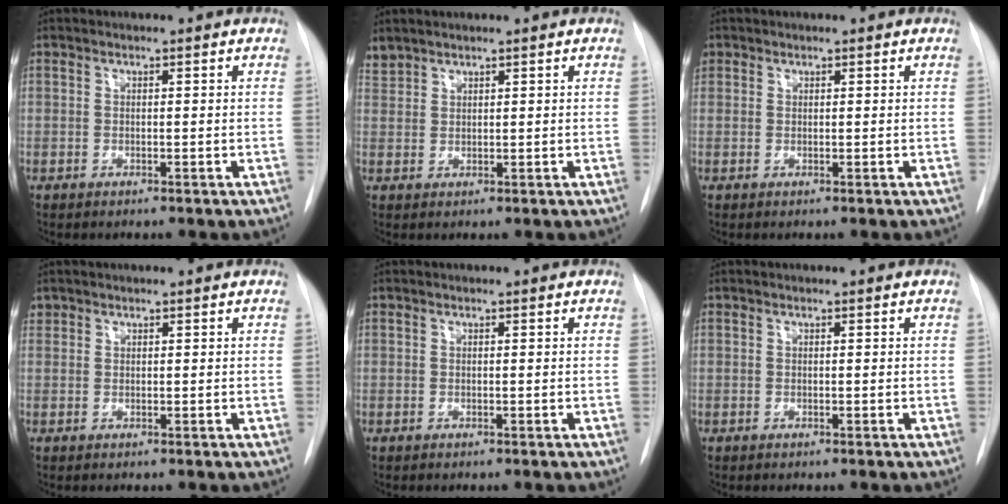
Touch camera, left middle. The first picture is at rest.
{"total": 2.1, "force": [2.0, 0.6, -0.1], "torque": [-0.002, 0.014, 0.045]}
{"total": 1.2, "force": [0.6, 1.0, 0.1], "torque": [0.006, 0.010, 0.010]}
{"total": 1.0, "force": [0.7, 0.7, 0.0], "torque": [0.008, 0.009, 0.011]}
{"total": 0.0}
{"total": 0.0}